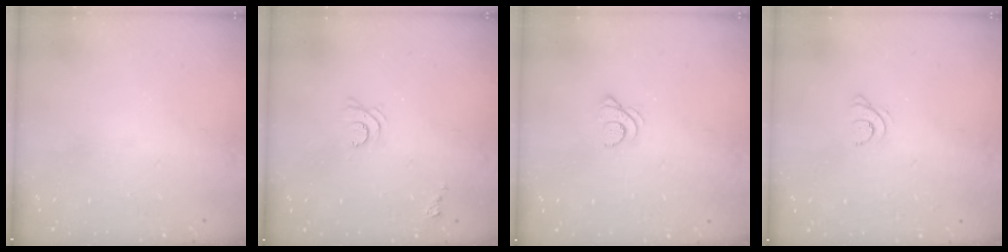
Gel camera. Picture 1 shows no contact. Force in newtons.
{"total": 7.0, "press": 6.9, "slide": 1.1}
{"total": 2.9, "press": 2.9, "slide": 0.4}
{"total": 4.1, "press": 4.1, "slide": 0.4}